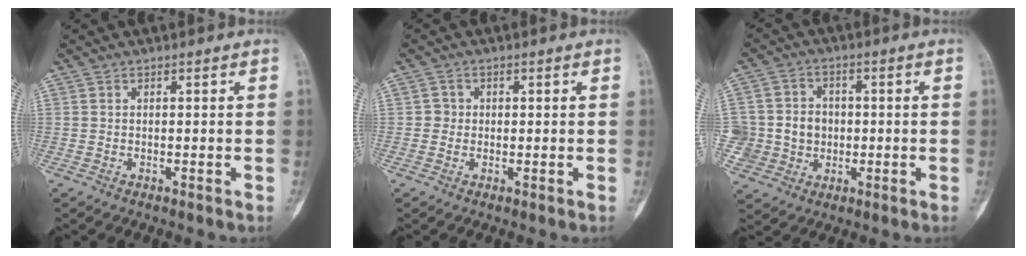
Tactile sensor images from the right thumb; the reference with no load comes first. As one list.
[{"total": 1.7, "force": [0.0, 1.7, 0.3], "torque": [0.007, 0.006, -0.004]}, {"total": 10.3, "force": [-0.5, 9.8, 3.0], "torque": [-0.028, 0.023, 0.000]}]